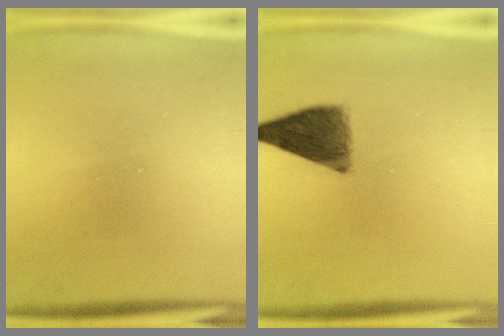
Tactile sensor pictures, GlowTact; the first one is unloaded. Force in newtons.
{"total": 8.5}